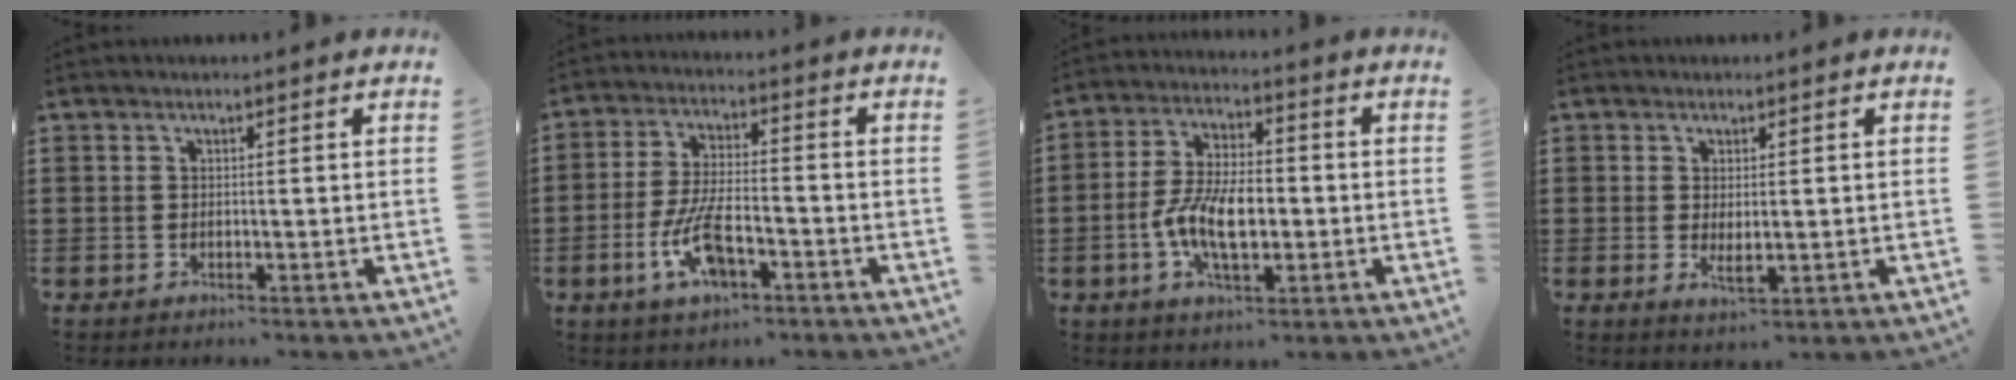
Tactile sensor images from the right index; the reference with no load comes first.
{"total": 9.0, "force": [-3.6, 3.7, 7.4], "torque": [-0.165, -0.007, -0.067]}
{"total": 9.3, "force": [-2.1, 4.5, 7.8], "torque": [-0.176, -0.001, -0.044]}
{"total": 2.8, "force": [-0.1, 1.1, 2.6], "torque": [-0.047, 0.001, -0.001]}